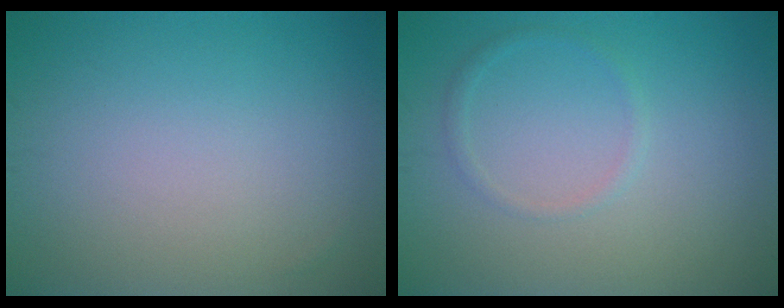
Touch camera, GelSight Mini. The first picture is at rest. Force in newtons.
{"total": 1.0, "press": 1.0, "slide": 0.1}